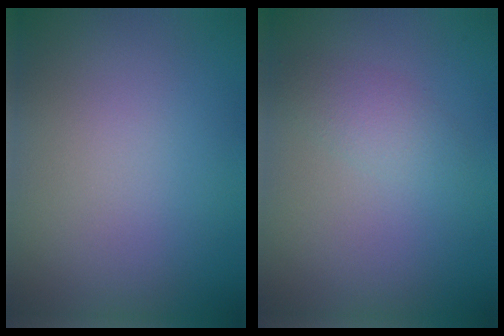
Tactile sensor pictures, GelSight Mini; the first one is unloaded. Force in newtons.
{"total": 1.7, "press": 1.7, "slide": 0.0}